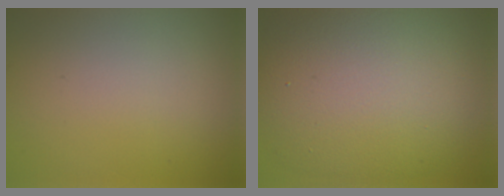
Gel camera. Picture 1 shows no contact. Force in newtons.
{"total": 13.0, "press": 12.9, "slide": 0.9}